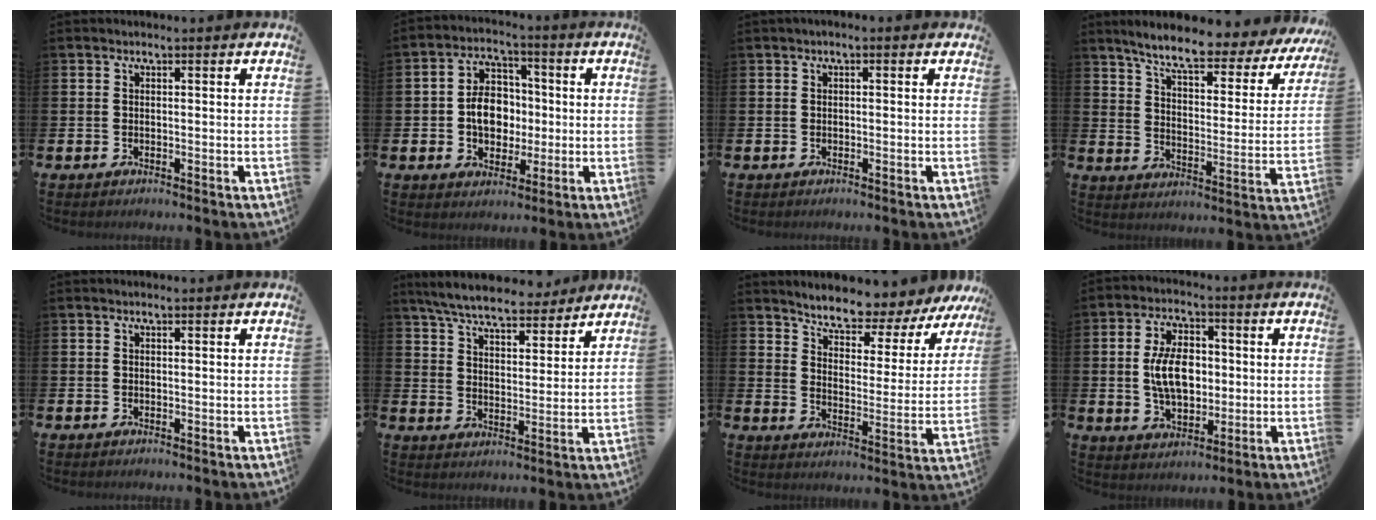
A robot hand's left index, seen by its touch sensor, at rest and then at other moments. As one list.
[{"total": 7.0, "force": [-0.3, 5.5, 4.4], "torque": [-0.082, 0.017, -0.010]}, {"total": 0.6, "force": [-0.2, 0.3, 0.4], "torque": [-0.004, 0.002, -0.007]}, {"total": 7.6, "force": [6.5, 1.3, 3.8], "torque": [-0.096, -0.043, 0.104]}, {"total": 0.0}, {"total": 7.6, "force": [7.1, 1.5, 2.1], "torque": [-0.065, -0.039, 0.126]}, {"total": 6.6, "force": [6.4, 0.7, 1.4], "torque": [-0.052, -0.060, 0.104]}, {"total": 7.9, "force": [0.4, 4.9, 6.2], "torque": [-0.124, 0.009, 0.000]}]